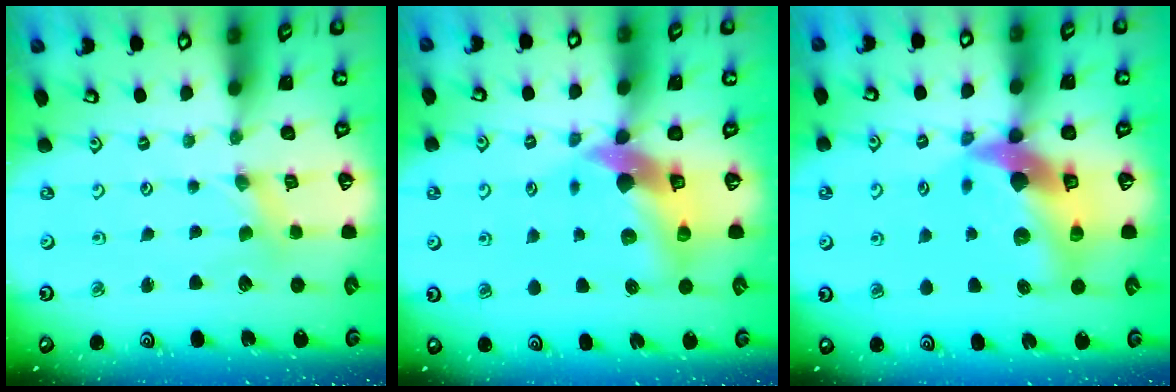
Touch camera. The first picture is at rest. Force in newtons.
{"total": 11.2, "press": 11.1, "slide": 1.7}
{"total": 15.8, "press": 15.7, "slide": 2.1}